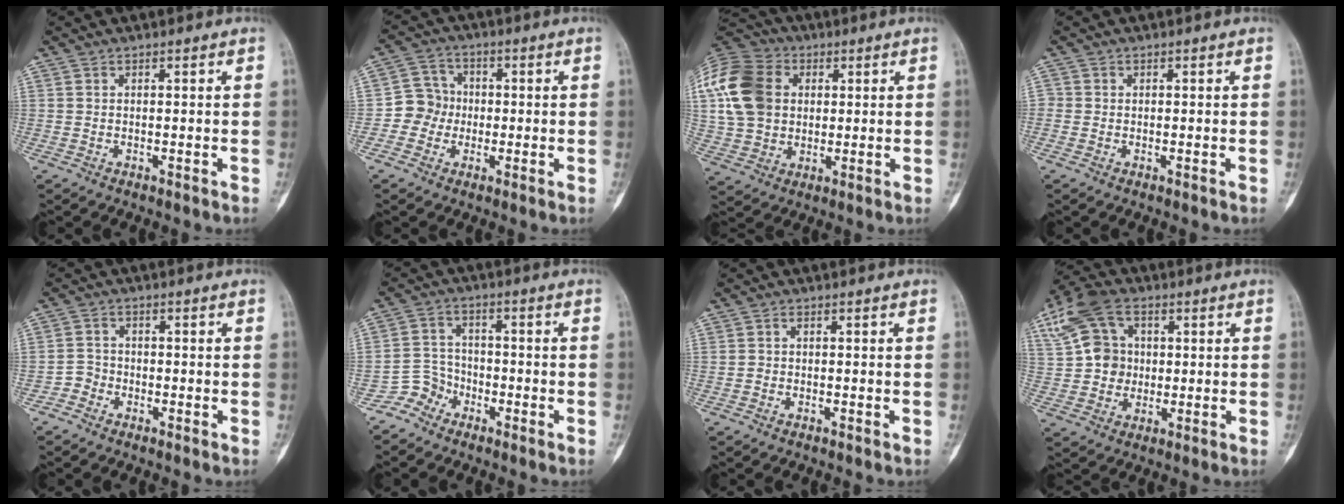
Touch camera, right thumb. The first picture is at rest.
{"total": 6.2, "force": [-1.1, 5.9, 1.4], "torque": [0.011, 0.016, -0.031]}
{"total": 21.3, "force": [4.2, 16.6, 12.8], "torque": [-0.277, 0.028, 0.081]}
{"total": 0.9, "force": [0.0, 0.9, 0.1], "torque": [0.006, 0.003, -0.001]}
{"total": 2.4, "force": [-1.6, 1.8, 0.0], "torque": [0.008, 0.009, -0.040]}
{"total": 4.9, "force": [-3.6, 3.3, -0.3], "torque": [0.030, 0.032, -0.081]}
{"total": 0.5, "force": [-0.2, 0.3, 0.3], "torque": [-0.005, 0.005, -0.006]}
{"total": 12.0, "force": [3.2, 9.4, 6.8], "torque": [-0.121, 0.010, 0.052]}